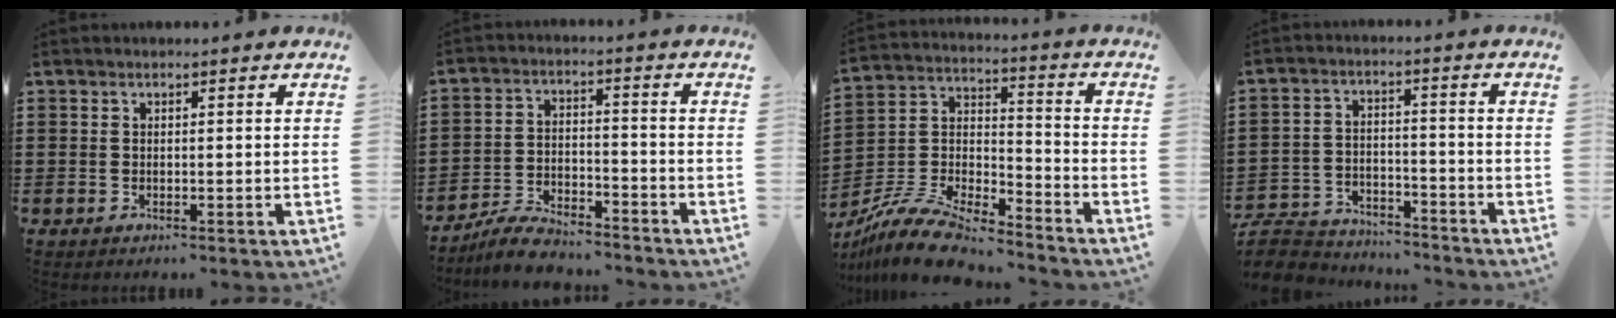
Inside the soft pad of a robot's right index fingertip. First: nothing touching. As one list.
[{"total": 5.9, "force": [-5.6, 1.0, 1.5], "torque": [-0.028, 0.012, -0.108]}, {"total": 10.7, "force": [-9.6, 2.0, 4.3], "torque": [-0.099, 0.018, -0.195]}, {"total": 6.7, "force": [-6.5, 1.3, 0.9], "torque": [-0.036, 0.010, -0.133]}]